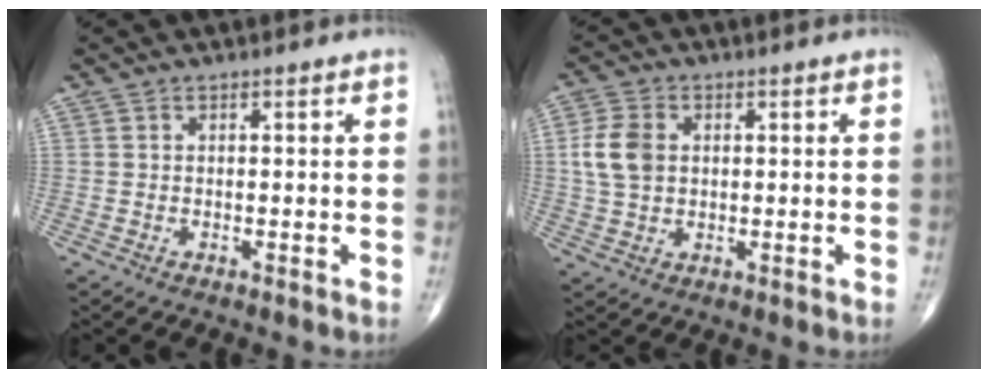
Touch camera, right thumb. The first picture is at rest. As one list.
[{"total": 7.1, "force": [1.0, 5.1, 4.8], "torque": [-0.093, 0.003, 0.020]}]